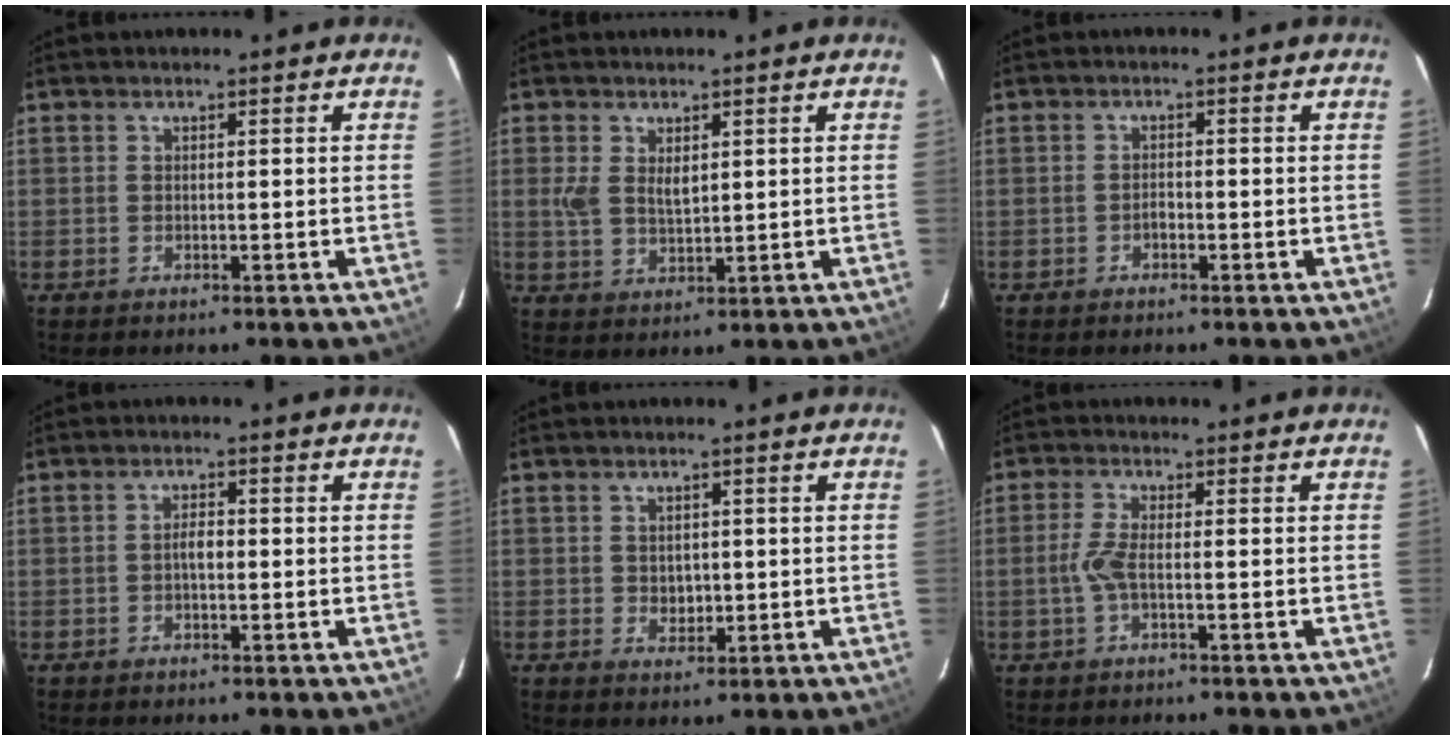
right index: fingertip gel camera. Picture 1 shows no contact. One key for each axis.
{"total": 4.6, "fx": 1.3, "fy": 2.6, "fz": 3.6, "tx": -0.068, "ty": 0.000, "tz": 0.025}
{"total": 1.1, "fx": -0.8, "fy": 0.6, "fz": 0.5, "tx": -0.010, "ty": 0.003, "tz": -0.013}
{"total": 1.9, "fx": -0.4, "fy": 0.8, "fz": 1.7, "tx": -0.033, "ty": 0.007, "tz": -0.009}
{"total": 2.7, "fx": 0.0, "fy": 2.3, "fz": 1.5, "tx": -0.022, "ty": 0.000, "tz": 0.004}
{"total": 3.4, "fx": -1.0, "fy": 0.5, "fz": 3.2, "tx": -0.077, "ty": 0.002, "tz": -0.019}